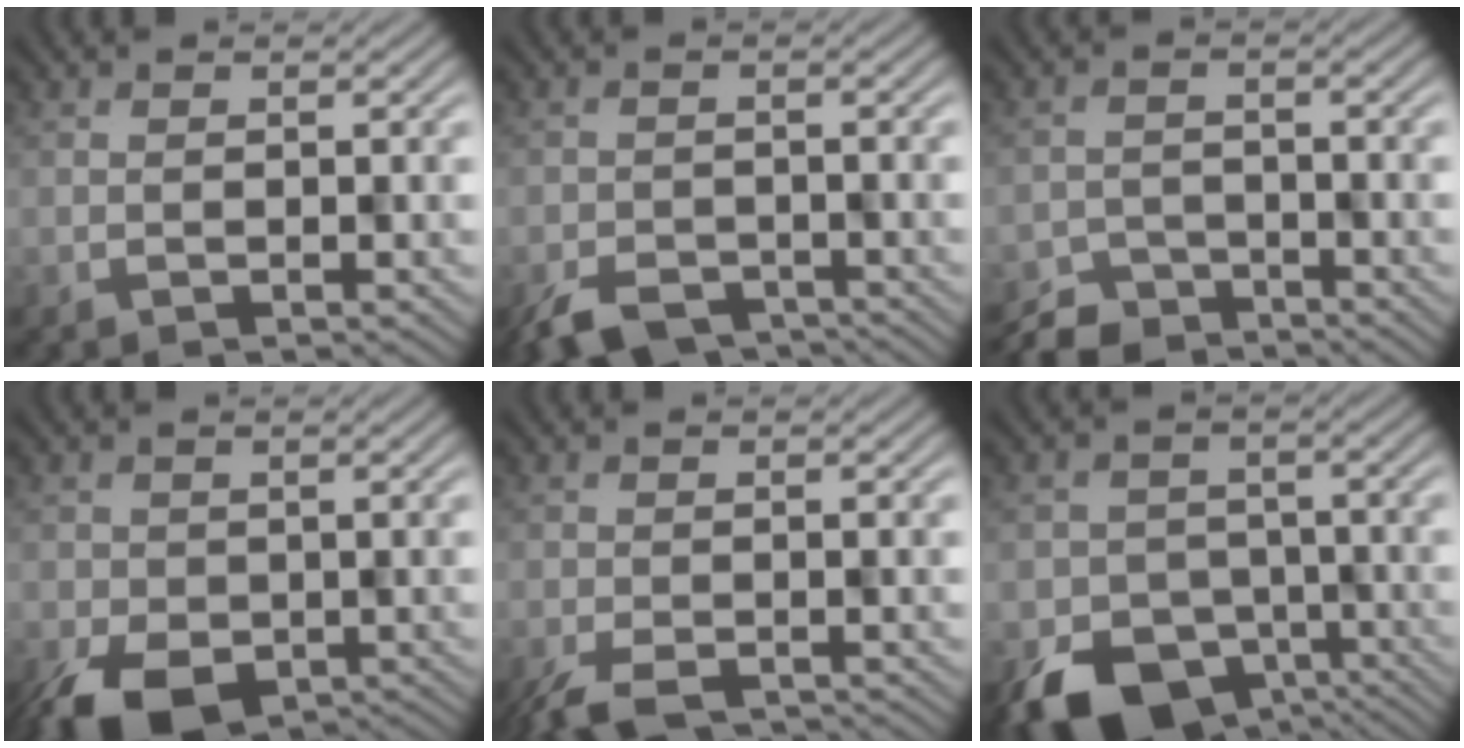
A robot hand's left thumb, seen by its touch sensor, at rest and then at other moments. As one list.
[{"total": 5.2, "force": [-4.1, 2.4, 2.3], "torque": [-0.043, -0.018, -0.068]}, {"total": 4.6, "force": [-4.4, 1.4, 0.2], "torque": [0.000, -0.011, -0.074]}, {"total": 8.0, "force": [-4.2, 4.6, 5.0], "torque": [-0.100, -0.038, -0.056]}, {"total": 4.6, "force": [-3.5, 1.3, 2.8], "torque": [-0.054, -0.018, -0.058]}, {"total": 9.3, "force": [-5.6, 6.3, 3.8], "torque": [-0.063, -0.033, -0.088]}]